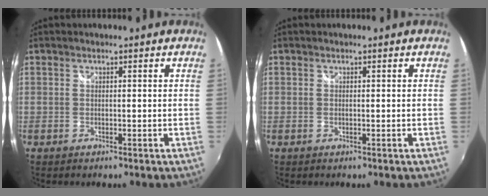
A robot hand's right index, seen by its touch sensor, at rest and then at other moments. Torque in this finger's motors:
{"motor_torque": [0.14, 0.13, 0.00, 0.01]}